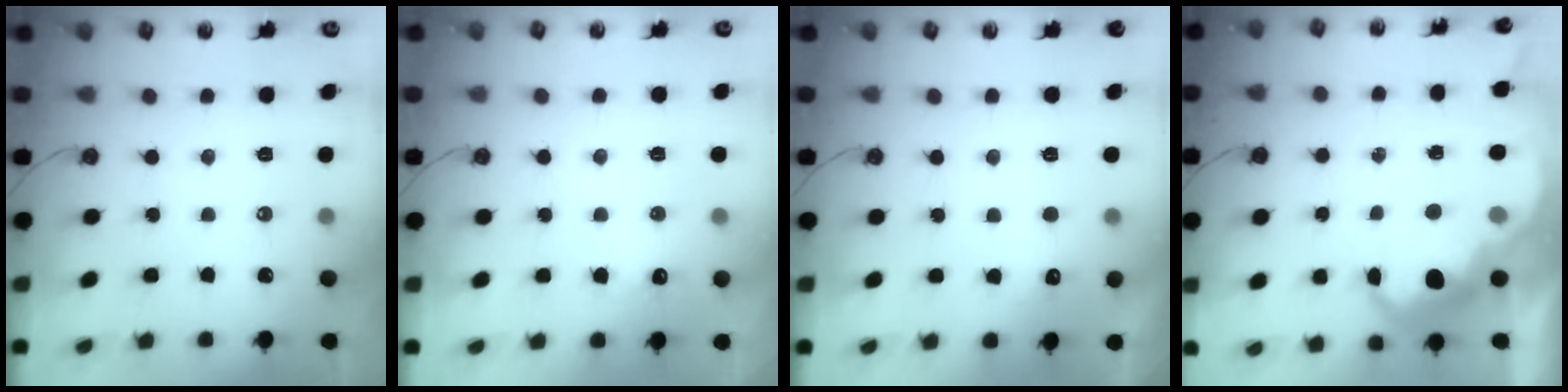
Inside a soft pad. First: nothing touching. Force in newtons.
{"total": 3.7, "press": 3.6, "slide": 1.1}
{"total": 6.2, "press": 6.1, "slide": 1.3}
{"total": 9.5, "press": 9.5, "slide": 0.6}